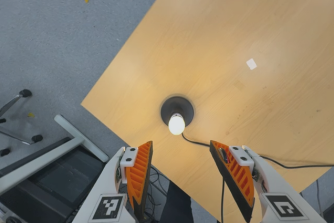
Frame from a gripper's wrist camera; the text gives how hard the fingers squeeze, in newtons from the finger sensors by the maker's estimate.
{"total": 0.0}